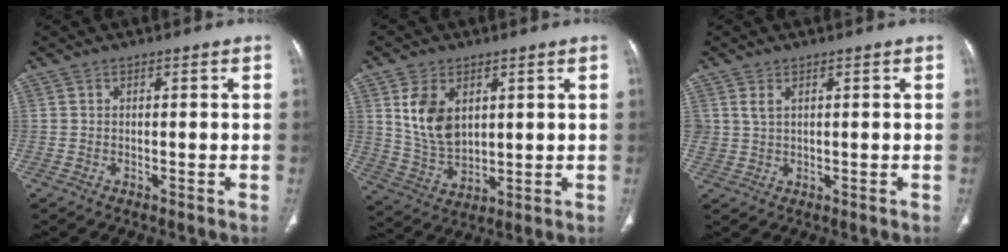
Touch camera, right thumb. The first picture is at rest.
{"total": 10.1, "force": [3.3, 6.6, 6.9], "torque": [-0.110, -0.018, 0.078]}
{"total": 2.0, "force": [1.0, 1.2, 1.1], "torque": [-0.022, -0.004, 0.029]}